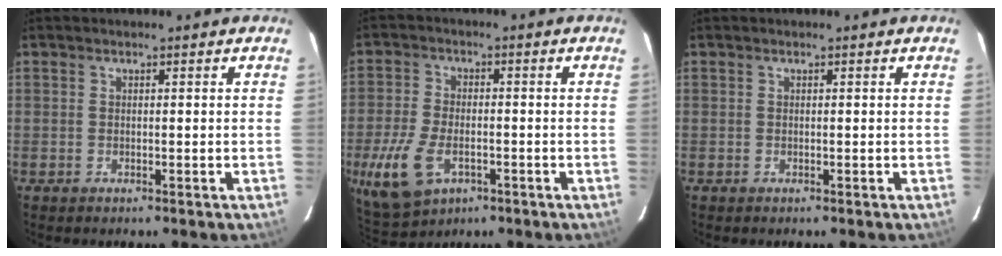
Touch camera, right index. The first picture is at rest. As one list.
[{"total": 11.1, "force": [-4.2, 6.4, 8.0], "torque": [-0.190, -0.014, -0.074]}, {"total": 0.0}]